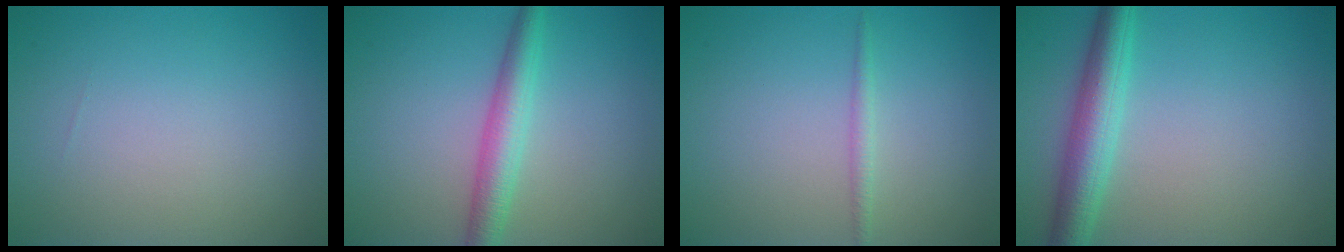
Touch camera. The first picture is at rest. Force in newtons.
{"total": 3.5, "press": 3.5, "slide": 0.0}
{"total": 1.0, "press": 1.0, "slide": 0.0}
{"total": 4.6, "press": 4.6, "slide": 0.1}